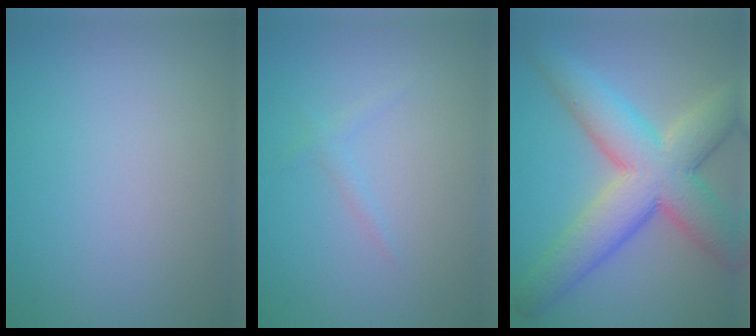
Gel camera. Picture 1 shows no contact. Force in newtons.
{"total": 0.8, "press": 0.8, "slide": 0.0}
{"total": 9.9, "press": 9.8, "slide": 0.5}